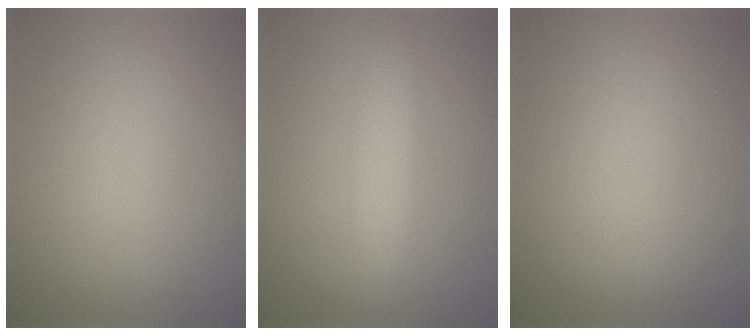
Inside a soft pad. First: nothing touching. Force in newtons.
{"total": 3.5, "press": 3.5, "slide": 0.0}
{"total": 0.0}